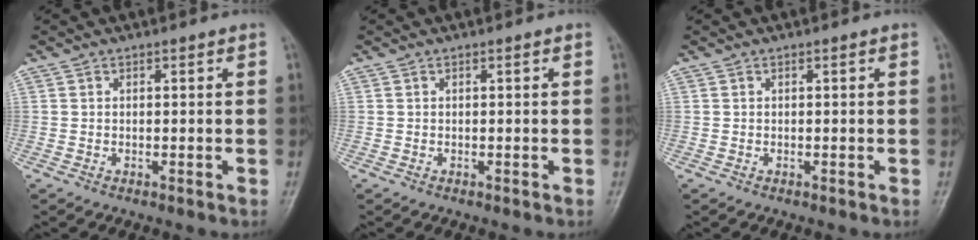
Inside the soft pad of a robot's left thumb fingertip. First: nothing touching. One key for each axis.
{"total": 0.0}
{"total": 0.0}